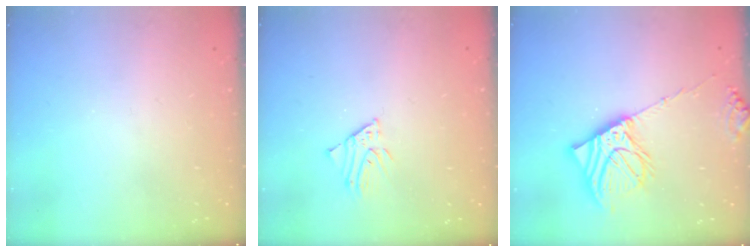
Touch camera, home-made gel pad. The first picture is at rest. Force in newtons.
{"total": 2.5, "press": 2.5, "slide": 0.1}
{"total": 15.9, "press": 15.6, "slide": 2.8}